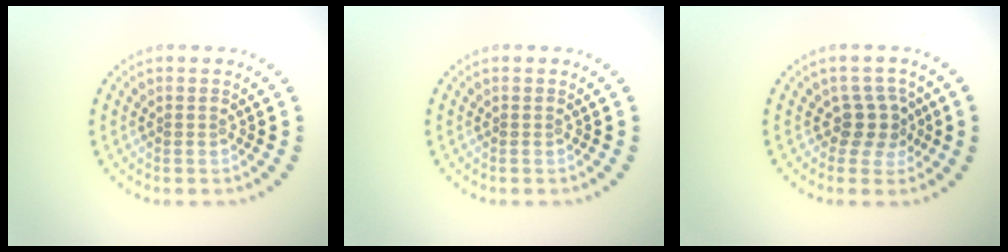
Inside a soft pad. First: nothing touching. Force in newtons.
{"total": 0.0}
{"total": 2.5, "press": 2.0, "slide": 1.6}